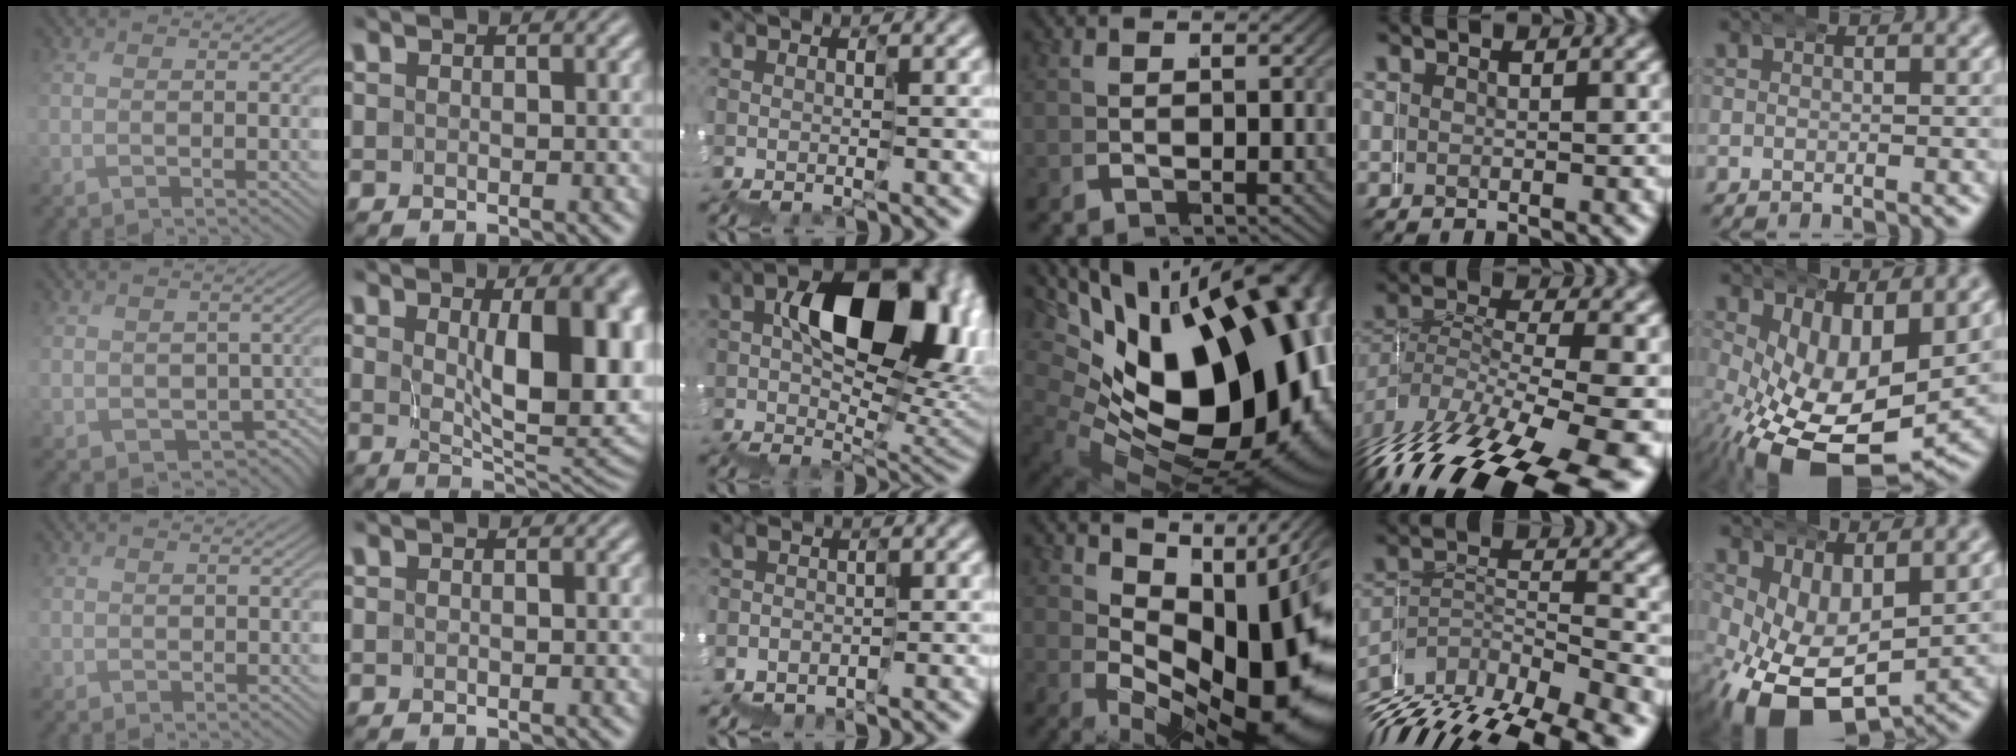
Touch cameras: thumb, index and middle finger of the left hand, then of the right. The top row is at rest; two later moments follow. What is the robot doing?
{"motion": "wrap", "object": "duck tape"}